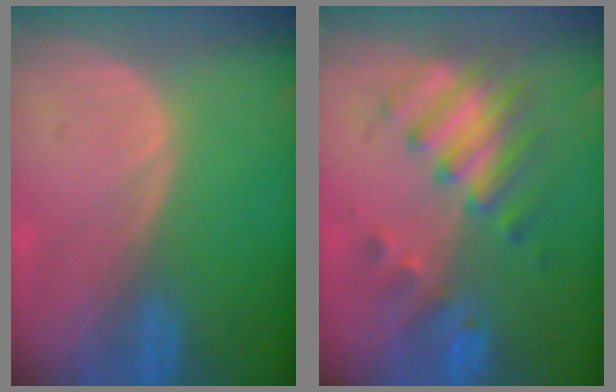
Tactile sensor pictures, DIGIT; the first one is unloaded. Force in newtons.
{"total": 7.1, "press": 6.8, "slide": 2.0}